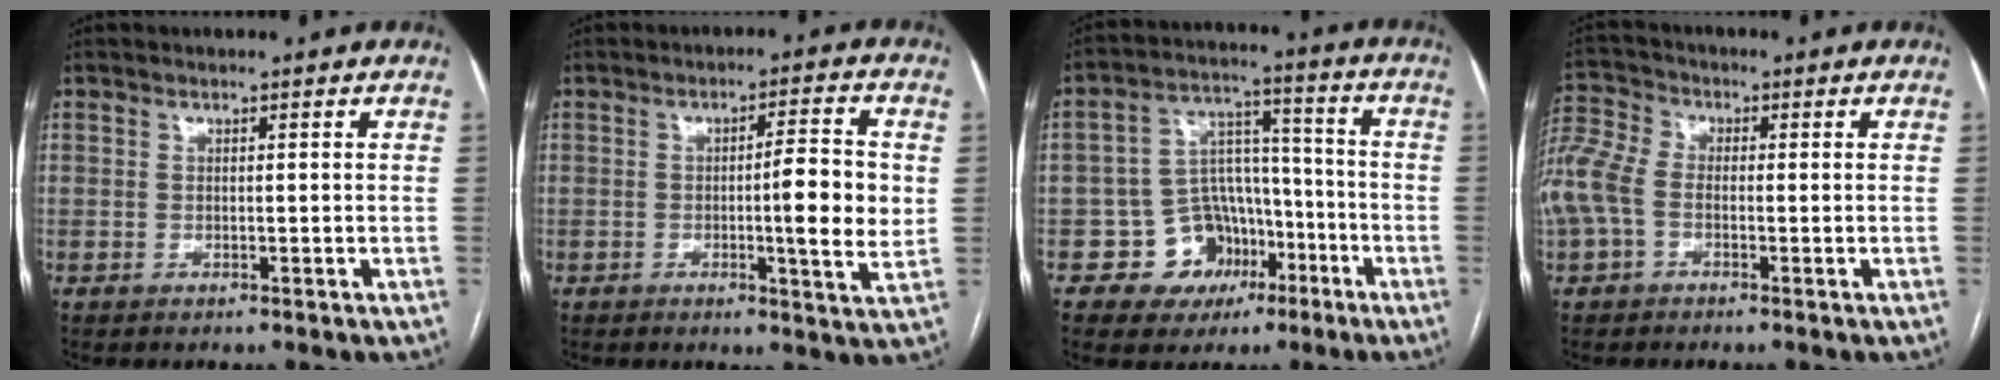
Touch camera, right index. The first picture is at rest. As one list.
[{"total": 8.8, "force": [-0.1, 0.6, 8.8], "torque": [-0.119, -0.001, -0.007]}, {"total": 9.9, "force": [-4.5, 8.3, 2.9], "torque": [-0.032, 0.038, -0.063]}, {"total": 13.0, "force": [-1.6, 9.3, 8.9], "torque": [-0.255, 0.027, -0.033]}]